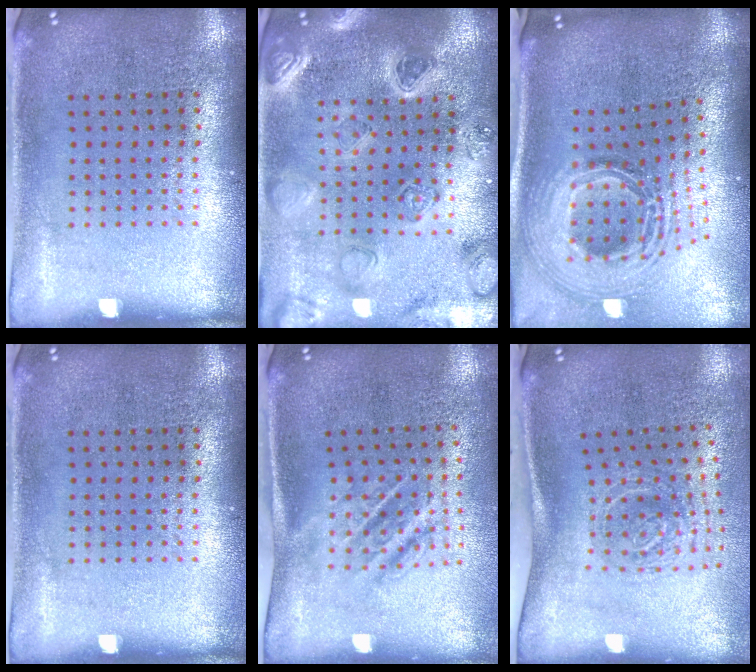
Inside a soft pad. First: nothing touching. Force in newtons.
{"total": 2.3, "press": 2.3, "slide": 0.2}
{"total": 3.0, "press": 2.0, "slide": 2.2}
{"total": 0.0}
{"total": 1.7, "press": 1.2, "slide": 1.2}
{"total": 1.9, "press": 1.3, "slide": 1.4}